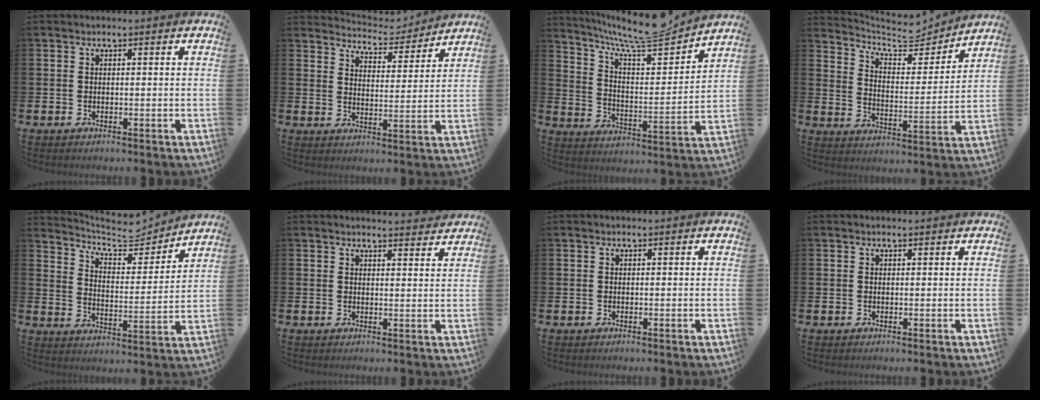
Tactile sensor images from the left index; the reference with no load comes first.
{"total": 4.8, "force": [4.7, 0.9, 0.1], "torque": [-0.021, -0.039, 0.080]}
{"total": 9.9, "force": [8.9, 1.6, 4.1], "torque": [-0.102, -0.064, 0.153]}
{"total": 7.4, "force": [6.9, 2.1, 1.9], "torque": [-0.060, -0.057, 0.115]}
{"total": 7.3, "force": [6.8, 2.1, 2.0], "torque": [-0.060, -0.054, 0.113]}
{"total": 2.7, "force": [2.7, 0.0, -0.1], "torque": [0.005, -0.022, 0.048]}
{"total": 0.0}
{"total": 0.0}